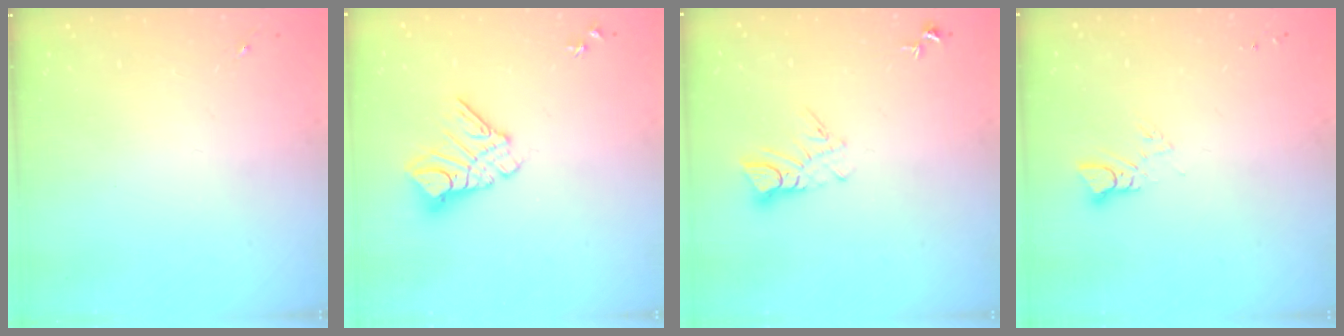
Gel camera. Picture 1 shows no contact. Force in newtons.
{"total": 11.6, "press": 11.6, "slide": 1.2}
{"total": 5.9, "press": 5.9, "slide": 0.5}
{"total": 3.6, "press": 3.6, "slide": 0.2}